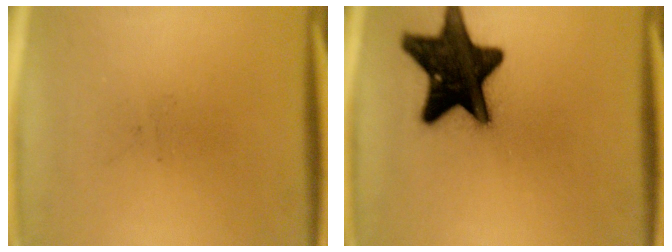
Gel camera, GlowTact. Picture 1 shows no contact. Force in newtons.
{"total": 18.6}